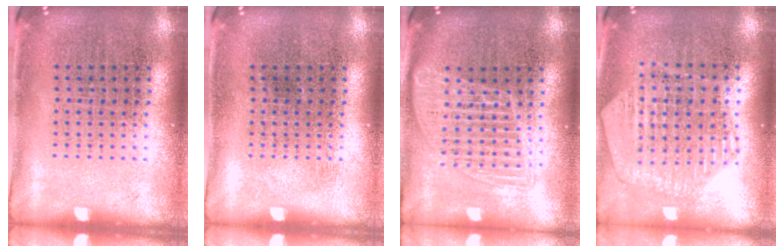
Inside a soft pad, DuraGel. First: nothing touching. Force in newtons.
{"total": 0.0}
{"total": 1.4, "press": 1.3, "slide": 0.6}
{"total": 1.1, "press": 1.1, "slide": 0.1}